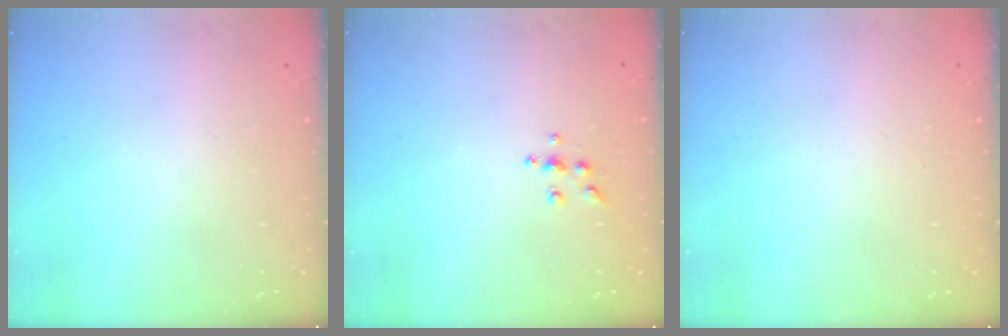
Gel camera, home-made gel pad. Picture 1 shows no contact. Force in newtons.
{"total": 5.0, "press": 5.0, "slide": 0.5}
{"total": 0.0}